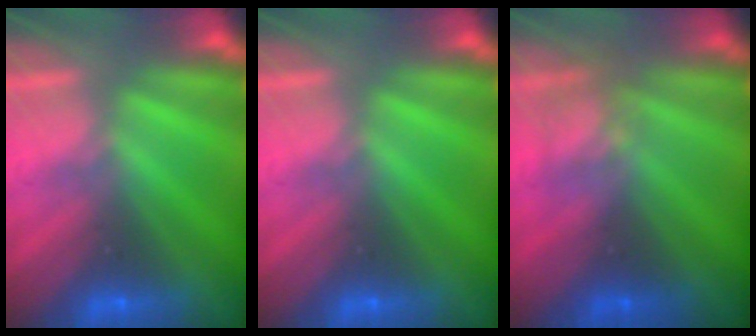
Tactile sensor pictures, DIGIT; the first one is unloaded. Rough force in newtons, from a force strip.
{"total": 0.0}
{"total": 2.4}